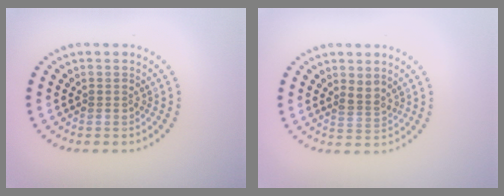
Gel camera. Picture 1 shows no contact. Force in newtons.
{"total": 1.8, "press": 1.4, "slide": 1.2}